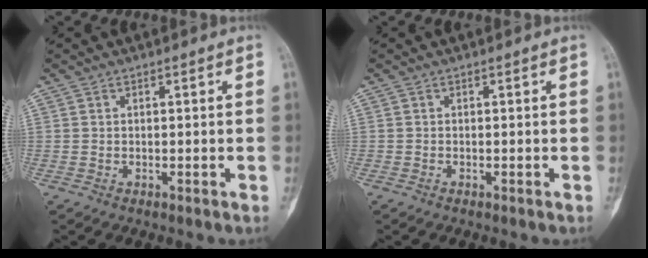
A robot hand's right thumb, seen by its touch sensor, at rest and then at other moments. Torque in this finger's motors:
{"motor_torque": [-0.03, 0.76, 0.01, -0.31, -0.11]}